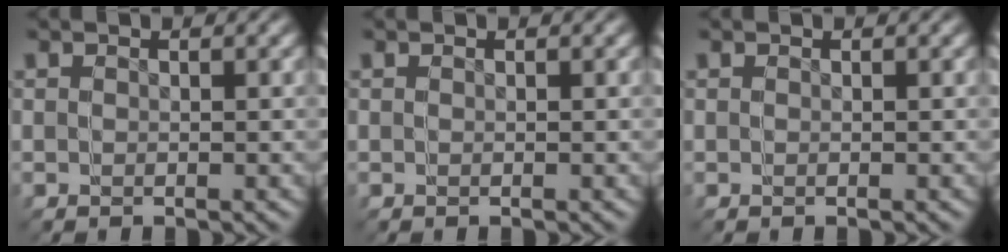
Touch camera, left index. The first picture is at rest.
{"total": 0.0}
{"total": 0.0}